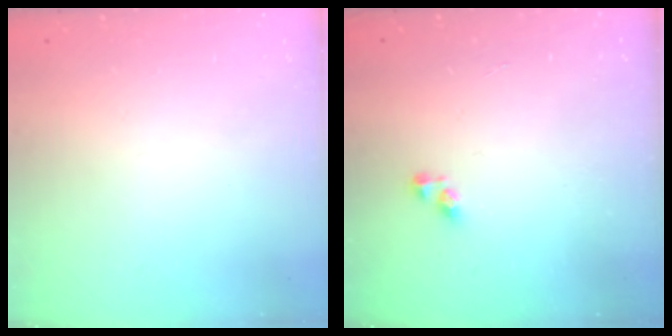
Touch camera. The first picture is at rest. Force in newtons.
{"total": 3.9, "press": 3.9, "slide": 0.7}